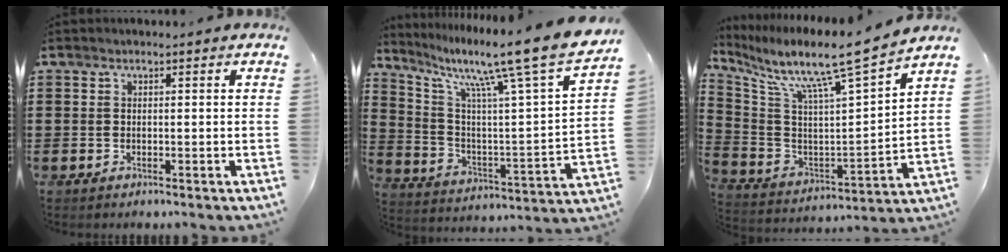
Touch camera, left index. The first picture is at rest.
{"total": 13.1, "force": [10.2, -0.2, 8.3], "torque": [-0.163, -0.082, 0.151]}
{"total": 10.2, "force": [8.5, -0.1, 5.6], "torque": [-0.135, -0.072, 0.129]}